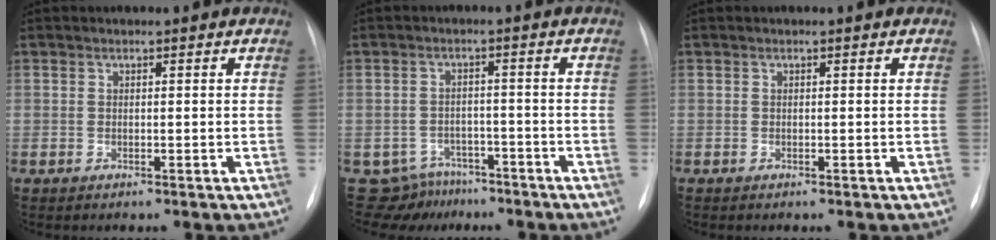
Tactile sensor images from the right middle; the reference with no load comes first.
{"total": 7.2, "force": [-5.9, 4.2, -0.7], "torque": [0.011, 0.026, -0.082]}
{"total": 0.0}